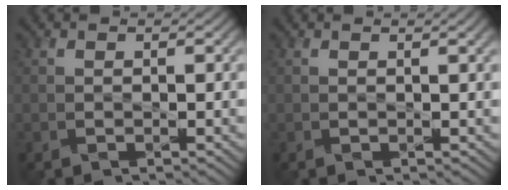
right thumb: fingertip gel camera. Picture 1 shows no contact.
{"total": 0.9, "force": [0.4, 0.1, 0.8], "torque": [-0.011, 0.004, 0.006]}